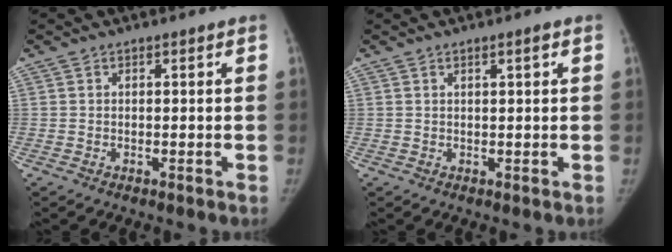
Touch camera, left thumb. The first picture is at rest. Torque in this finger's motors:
{"motor_torque": [-0.15, 0.00, -0.07, 0.01, -0.03]}